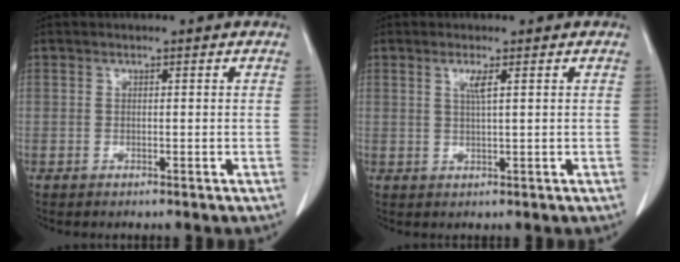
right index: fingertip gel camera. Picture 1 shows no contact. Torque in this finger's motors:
{"motor_torque": [0.05, 0.12, 0.04, 0.02]}